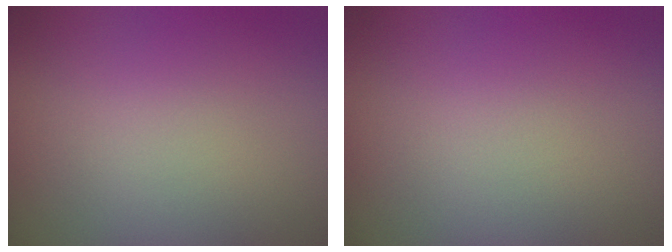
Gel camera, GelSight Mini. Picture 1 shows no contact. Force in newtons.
{"total": 0.0}